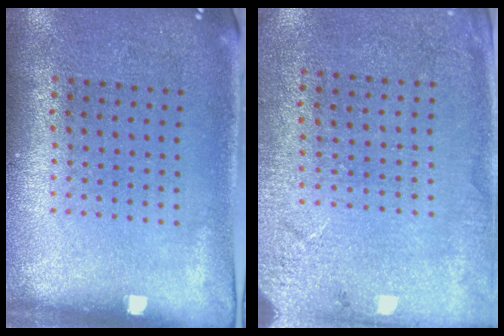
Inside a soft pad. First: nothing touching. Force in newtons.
{"total": 2.6, "press": 2.5, "slide": 0.7}